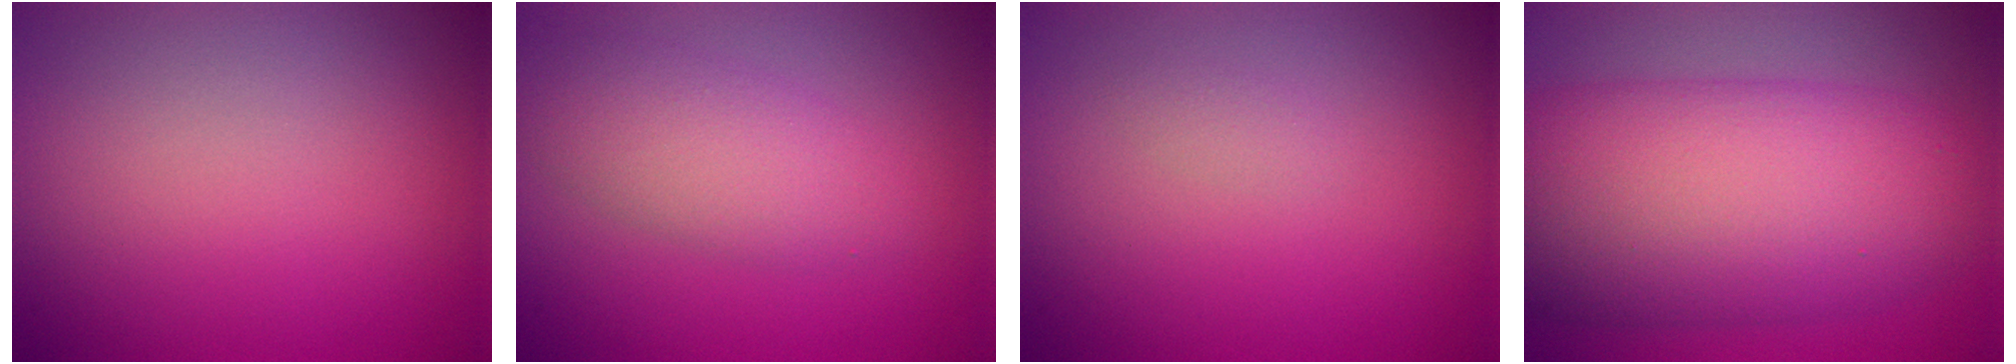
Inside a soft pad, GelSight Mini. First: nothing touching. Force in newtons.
{"total": 4.2, "press": 4.2, "slide": 0.2}
{"total": 0.6, "press": 0.6, "slide": 0.0}
{"total": 12.8, "press": 12.8, "slide": 0.2}